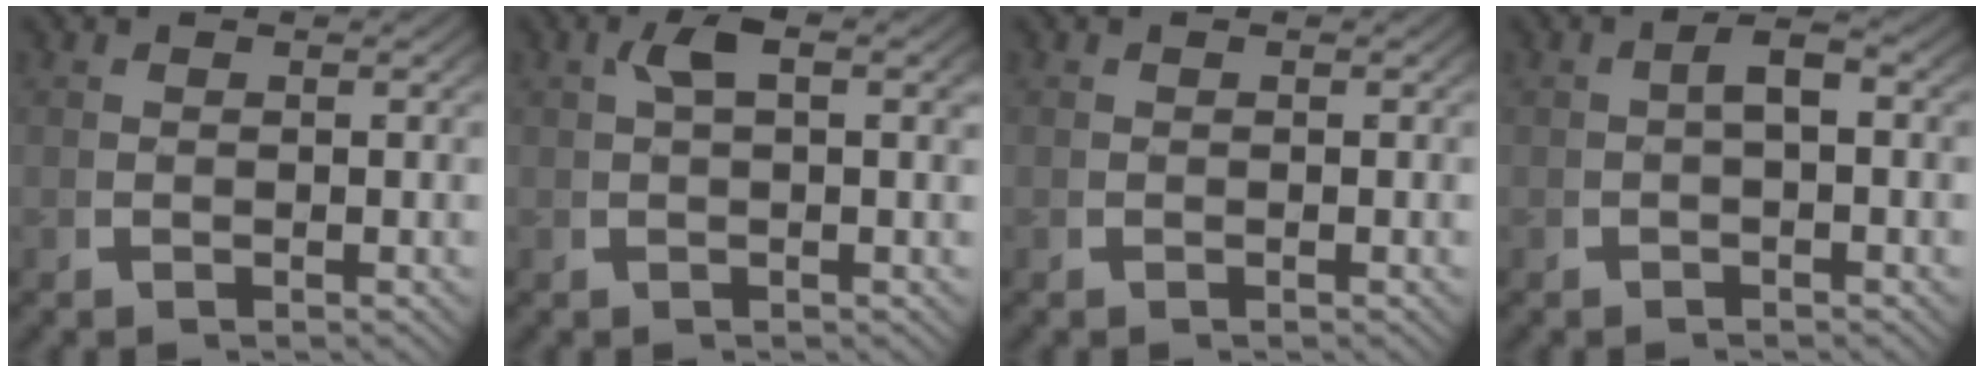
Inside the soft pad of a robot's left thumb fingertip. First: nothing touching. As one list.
[{"total": 2.5, "force": [0.9, 0.9, 2.2], "torque": [-0.040, 0.004, 0.014]}, {"total": 0.0}, {"total": 2.0, "force": [-0.3, 0.9, 1.8], "torque": [-0.031, 0.004, -0.006]}]